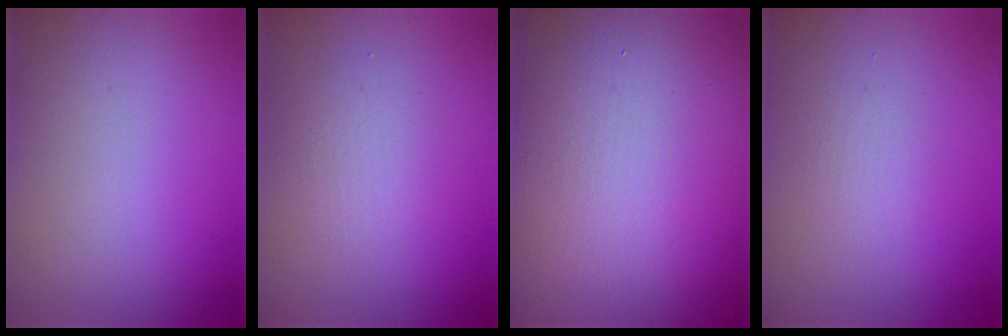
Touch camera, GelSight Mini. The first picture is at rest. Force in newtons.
{"total": 5.3, "press": 5.2, "slide": 0.2}
{"total": 24.8, "press": 24.8, "slide": 1.1}
{"total": 1.1, "press": 1.1, "slide": 0.1}